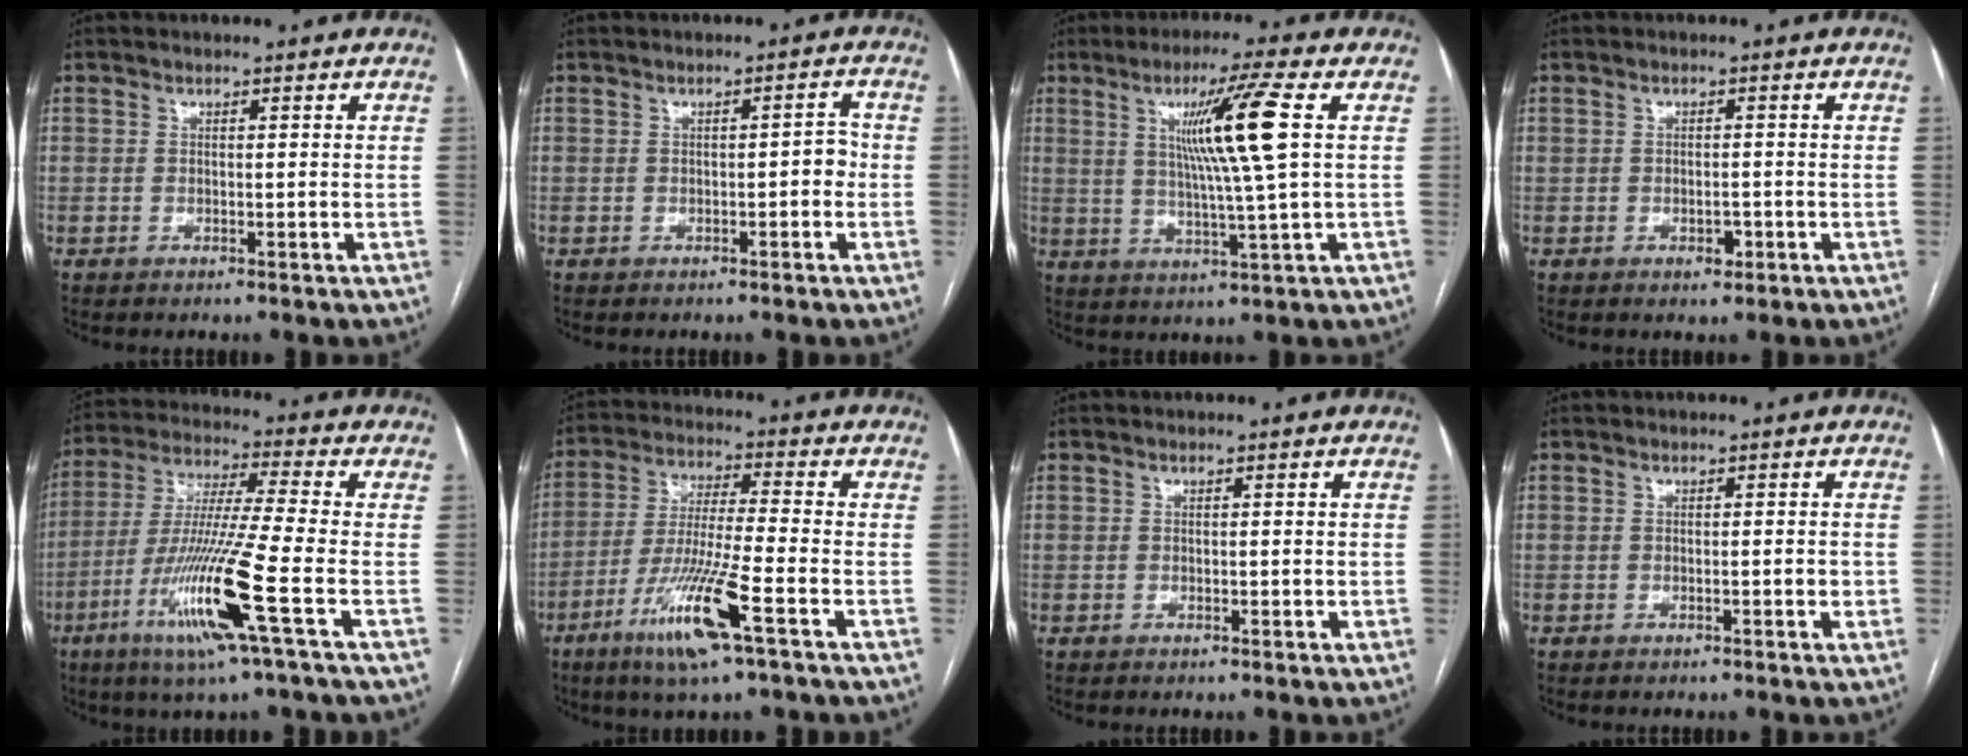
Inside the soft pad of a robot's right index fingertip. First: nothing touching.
{"total": 2.5, "force": [-0.5, 1.0, 2.3], "torque": [-0.025, 0.011, -0.007]}
{"total": 10.7, "force": [2.8, -1.7, 10.2], "torque": [-0.177, -0.002, 0.053]}
{"total": 1.9, "force": [-0.8, 1.0, 1.4], "torque": [-0.022, 0.001, -0.007]}
{"total": 15.4, "force": [-6.1, -1.3, 14.0], "torque": [-0.290, -0.026, -0.119]}
{"total": 12.6, "force": [-6.3, 0.0, 10.9], "torque": [-0.222, -0.024, -0.119]}
{"total": 0.7, "force": [-0.1, 0.3, 0.6], "torque": [-0.010, 0.005, 0.004]}
{"total": 1.3, "force": [-0.3, 0.4, 1.2], "torque": [-0.016, 0.001, -0.001]}